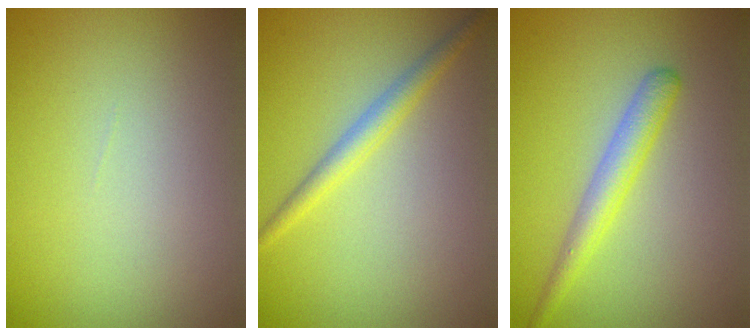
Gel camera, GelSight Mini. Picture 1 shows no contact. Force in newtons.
{"total": 2.1, "press": 2.1, "slide": 0.1}
{"total": 2.7, "press": 2.7, "slide": 0.0}